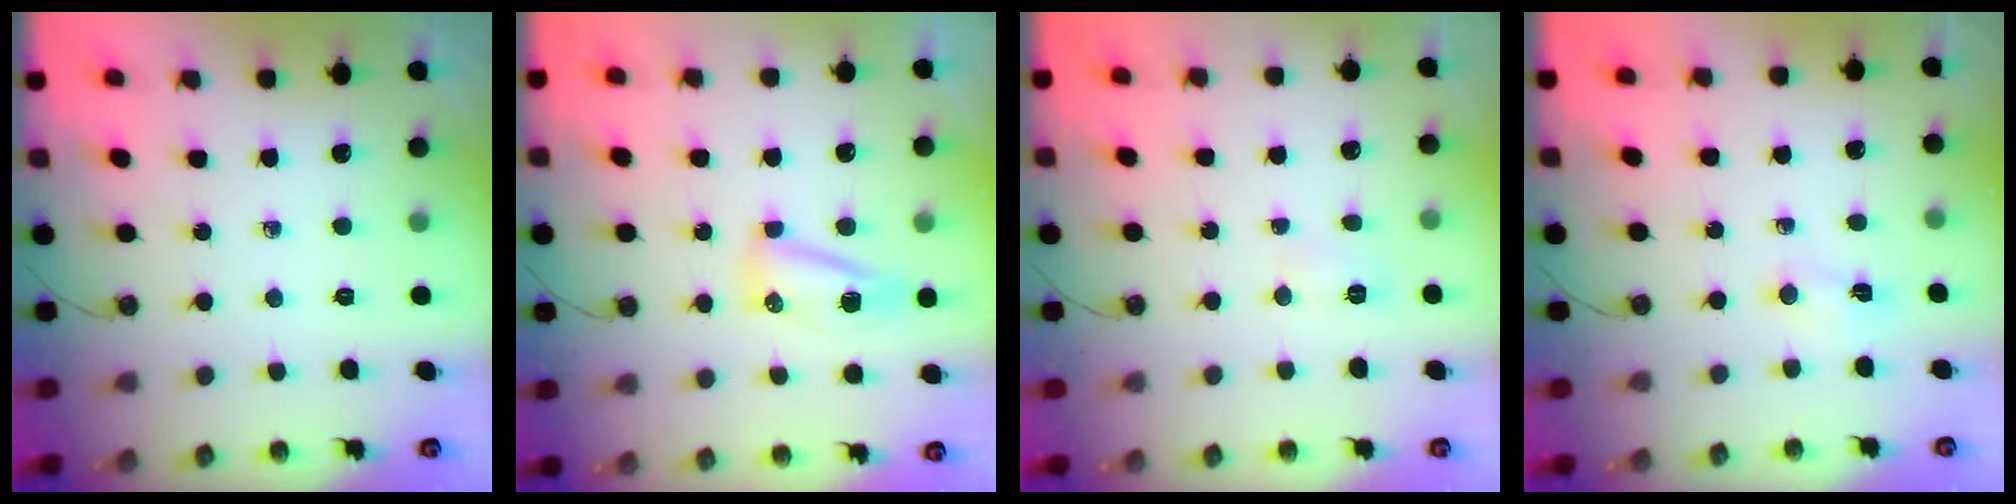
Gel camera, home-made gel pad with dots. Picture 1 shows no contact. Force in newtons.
{"total": 7.0, "press": 7.0, "slide": 0.6}
{"total": 3.7, "press": 3.7, "slide": 0.6}
{"total": 2.8, "press": 2.7, "slide": 0.7}